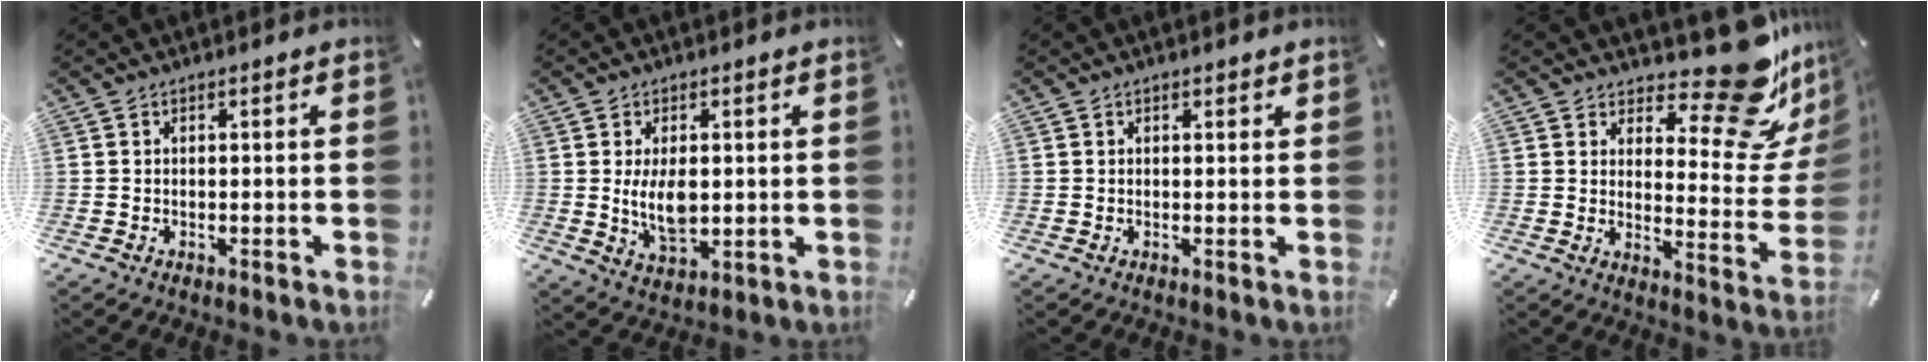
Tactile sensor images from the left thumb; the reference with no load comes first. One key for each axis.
{"total": 7.9, "fx": 0.7, "fy": 4.5, "fz": 6.4, "tx": -0.126, "ty": -0.010, "tz": 0.003}
{"total": 0.7, "fx": 0.4, "fy": 0.5, "fz": 0.4, "tx": 0.001, "ty": -0.002, "tz": 0.006}
{"total": 16.4, "fx": 12.5, "fy": 5.5, "fz": 9.1, "tx": -0.118, "ty": -0.113, "tz": 0.207}